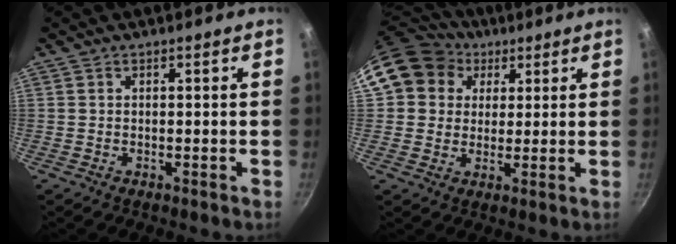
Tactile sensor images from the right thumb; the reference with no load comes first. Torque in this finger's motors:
{"motor_torque": [-0.36, 2.42, 0.46, -0.44, 0.10]}